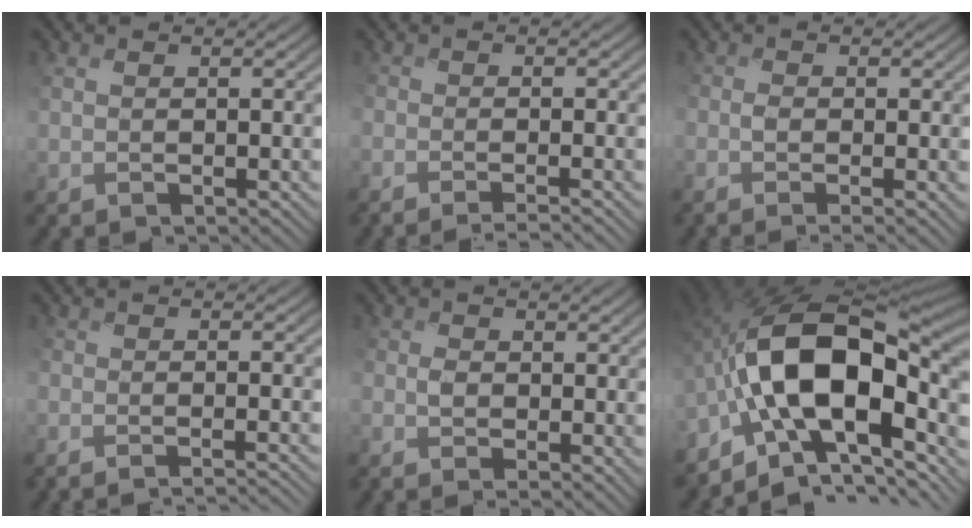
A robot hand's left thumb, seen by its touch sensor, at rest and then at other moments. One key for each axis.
{"total": 3.5, "fx": -2.5, "fy": 0.9, "fz": 2.3, "tx": -0.028, "ty": -0.006, "tz": -0.032}
{"total": 2.3, "fx": -0.5, "fy": 0.6, "fz": 2.2, "tx": -0.045, "ty": 0.001, "tz": -0.015}
{"total": 4.1, "fx": -3.2, "fy": 0.8, "fz": 2.4, "tx": -0.031, "ty": -0.002, "tz": -0.038}
{"total": 3.0, "fx": -0.1, "fy": 1.7, "fz": 2.5, "tx": -0.049, "ty": 0.000, "tz": -0.004}
{"total": 18.8, "fx": -1.5, "fy": 11.1, "fz": 15.1, "tx": -0.297, "ty": -0.006, "tz": -0.022}